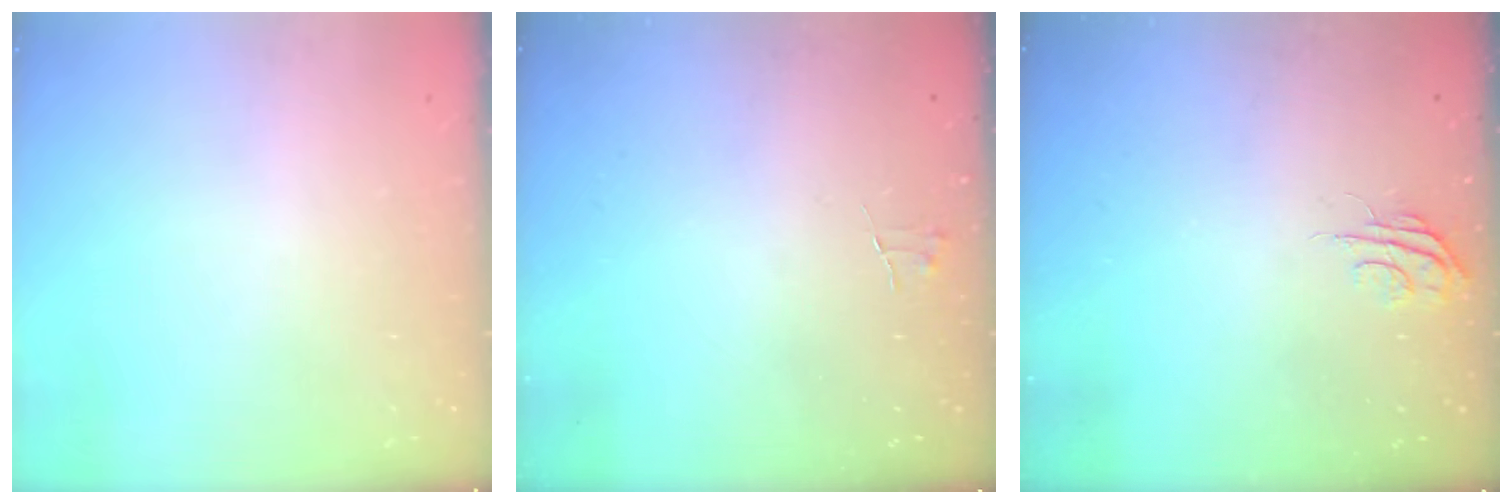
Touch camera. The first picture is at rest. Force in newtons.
{"total": 3.9, "press": 3.9, "slide": 0.4}
{"total": 4.5, "press": 4.5, "slide": 0.5}